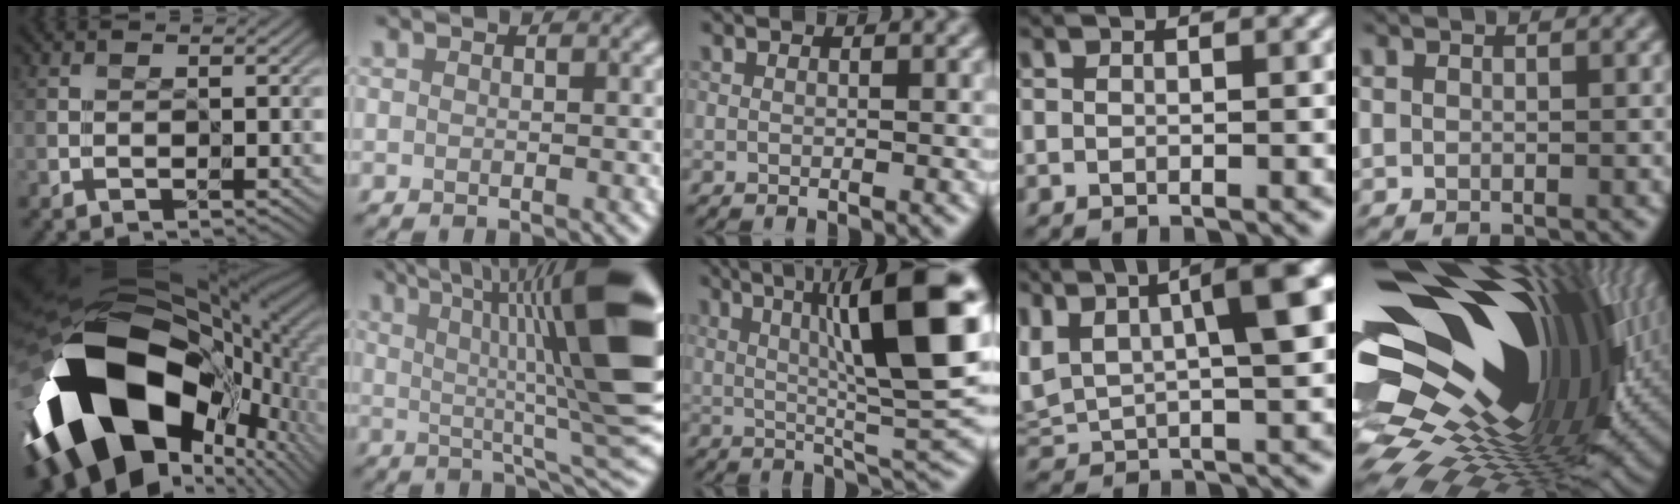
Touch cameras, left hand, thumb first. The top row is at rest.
{"thumb": {"total": 21.5, "force": [-5.3, 14.0, 15.4], "torque": [-0.332, -0.095, -0.052]}, "index": {"total": 14.9, "force": [2.9, 2.7, 14.4], "torque": [-0.201, 0.010, 0.047]}, "middle": {"total": 11.7, "force": [2.9, 2.4, 11.1], "torque": [-0.174, 0.013, 0.055]}, "ring": {"total": 8.8, "force": [2.5, 3.5, 7.6], "torque": [-0.142, 0.014, 0.048]}, "little": {"total": 19.6, "force": [3.3, 10.4, 16.3], "torque": [-0.287, -0.024, 0.056]}}